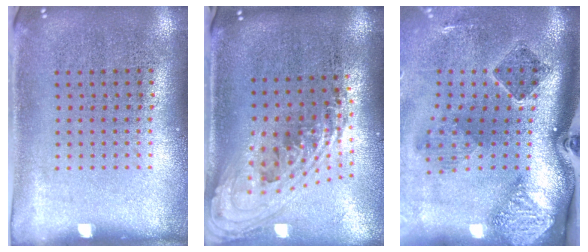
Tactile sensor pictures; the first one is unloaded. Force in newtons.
{"total": 2.3, "press": 1.6, "slide": 1.7}
{"total": 2.8, "press": 1.9, "slide": 2.1}